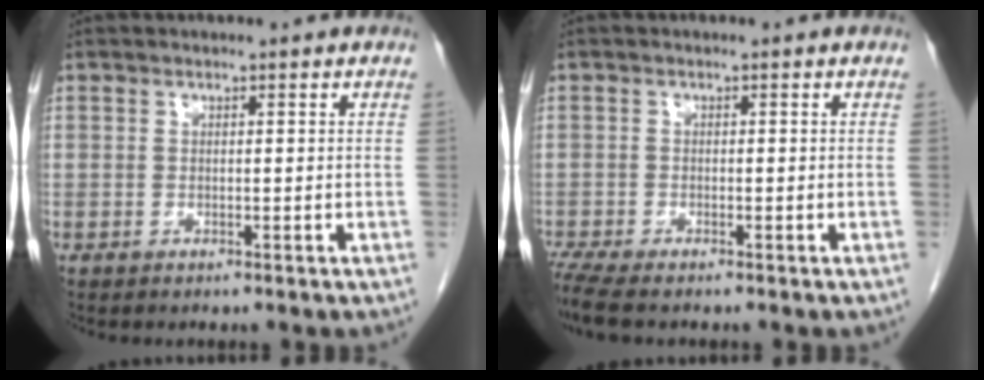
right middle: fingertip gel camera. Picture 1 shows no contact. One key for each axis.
{"total": 4.2, "fx": -3.5, "fy": 0.5, "fz": 2.3, "tx": -0.049, "ty": -0.014, "tz": -0.063}